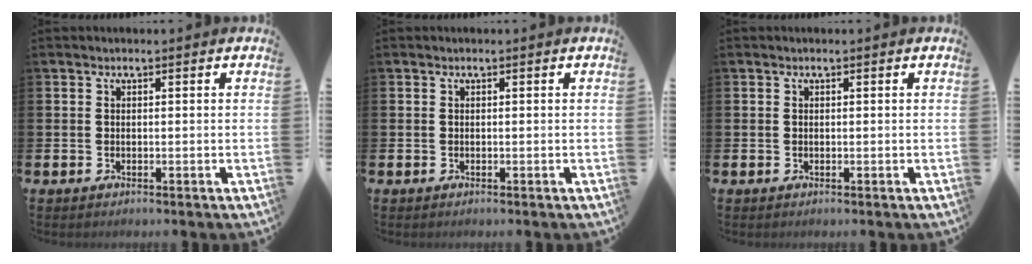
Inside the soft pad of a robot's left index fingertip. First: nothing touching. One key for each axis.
{"total": 0.0}
{"total": 0.0}